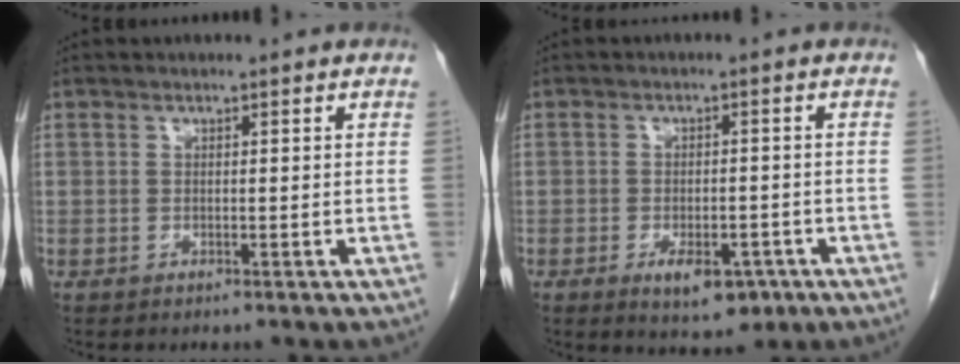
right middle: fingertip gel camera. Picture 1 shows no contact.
{"total": 6.2, "force": [-3.3, 3.0, 4.3], "torque": [-0.061, -0.001, -0.039]}